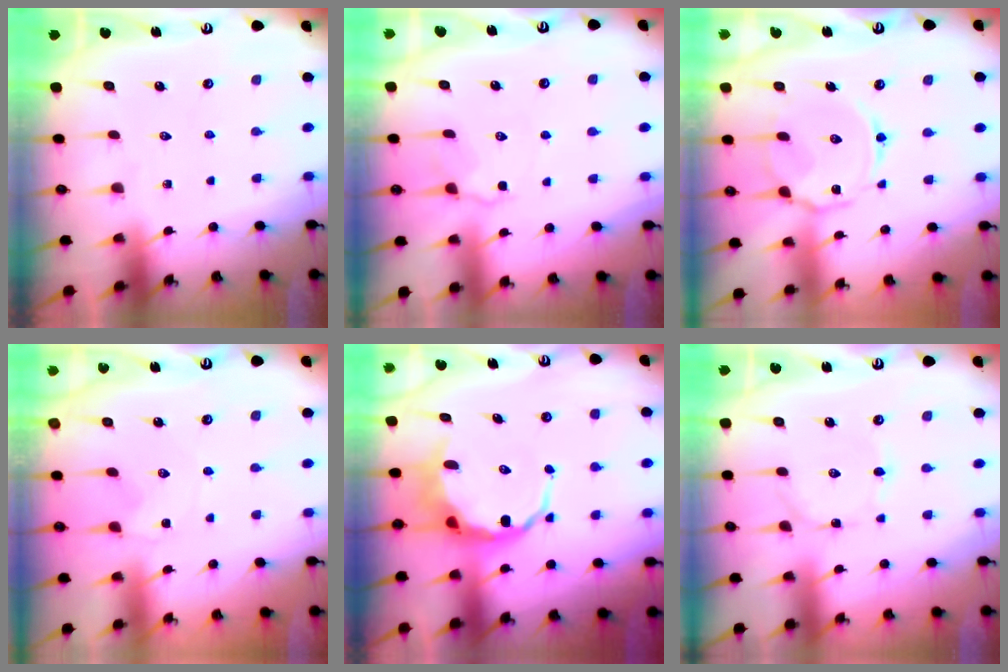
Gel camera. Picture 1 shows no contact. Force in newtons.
{"total": 5.3, "press": 5.1, "slide": 1.3}
{"total": 10.1, "press": 10.0, "slide": 0.8}
{"total": 1.3, "press": 1.3, "slide": 0.3}
{"total": 7.7, "press": 7.4, "slide": 2.1}
{"total": 0.6, "press": 0.6, "slide": 0.0}